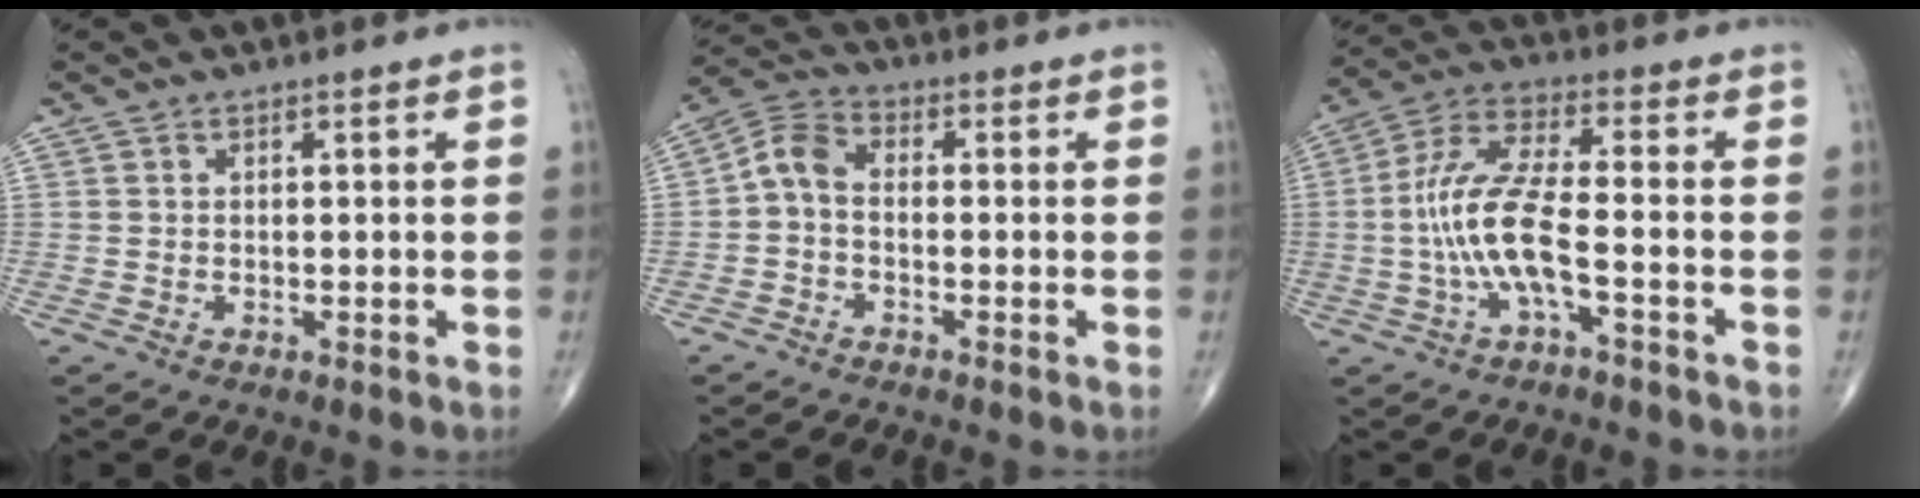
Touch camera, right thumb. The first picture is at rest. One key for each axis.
{"total": 5.5, "fx": -1.1, "fy": 3.4, "fz": 4.1, "tx": -0.077, "ty": 0.025, "tz": -0.037}
{"total": 11.3, "fx": -2.7, "fy": 3.0, "fz": 10.5, "tx": -0.238, "ty": 0.038, "tz": -0.053}